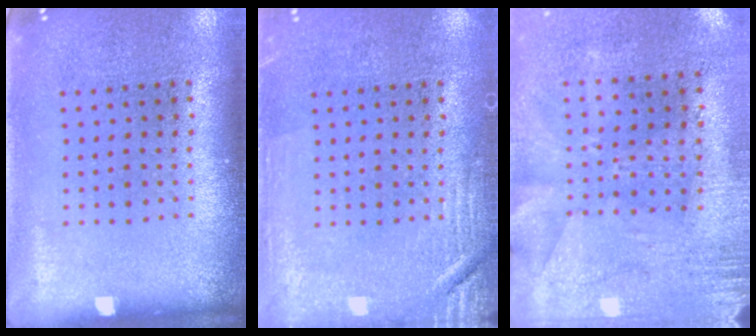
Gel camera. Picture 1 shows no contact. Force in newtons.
{"total": 2.5, "press": 2.5, "slide": 0.4}
{"total": 2.8, "press": 2.3, "slide": 1.7}